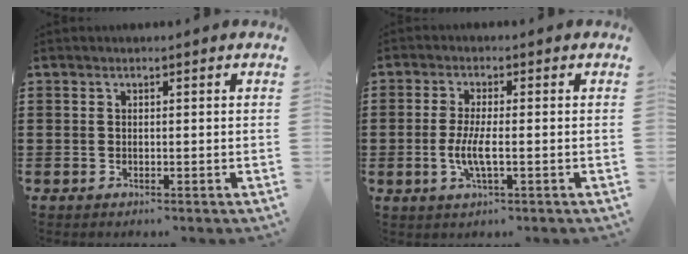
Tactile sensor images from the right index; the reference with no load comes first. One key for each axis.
{"total": 4.6, "fx": -1.2, "fy": 1.0, "fz": 4.4, "tx": -0.096, "ty": -0.006, "tz": -0.028}